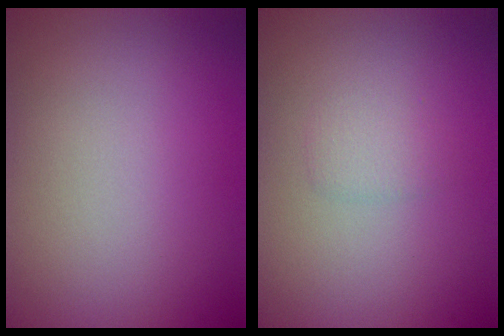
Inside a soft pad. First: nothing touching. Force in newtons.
{"total": 1.2, "press": 1.2, "slide": 0.1}